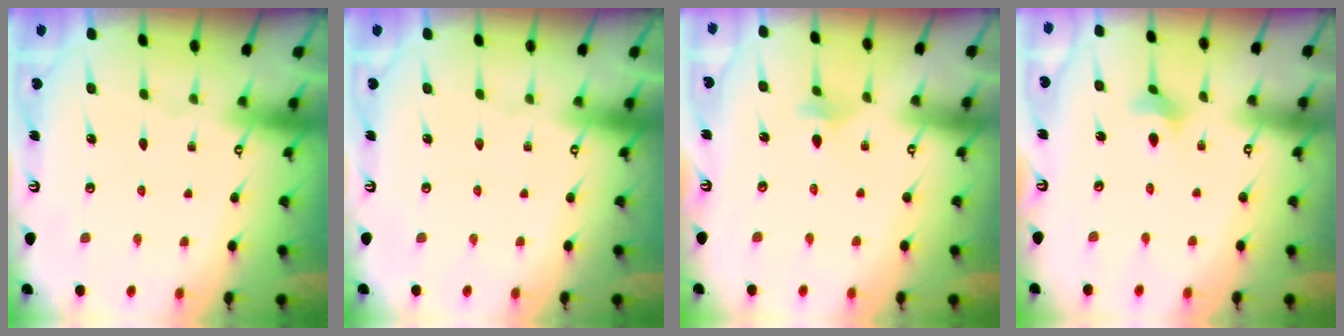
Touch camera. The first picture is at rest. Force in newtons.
{"total": 0.0}
{"total": 3.7, "press": 3.7, "slide": 0.6}
{"total": 4.4, "press": 4.3, "slide": 0.8}